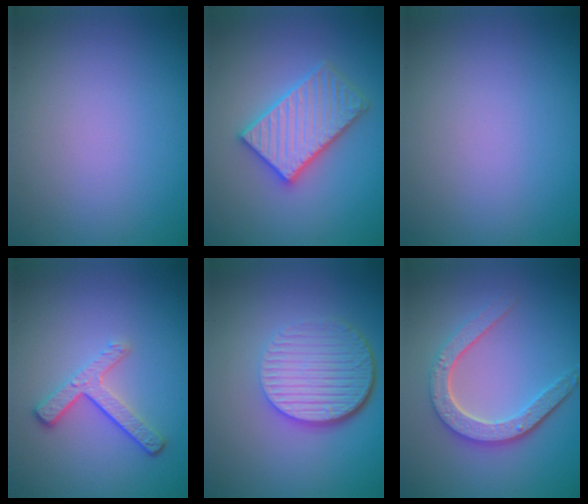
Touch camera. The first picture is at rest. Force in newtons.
{"total": 5.4, "press": 5.3, "slide": 0.8}
{"total": 0.0}
{"total": 3.2, "press": 2.4, "slide": 2.0}
{"total": 6.7, "press": 4.4, "slide": 5.0}
{"total": 4.7, "press": 3.6, "slide": 3.0}